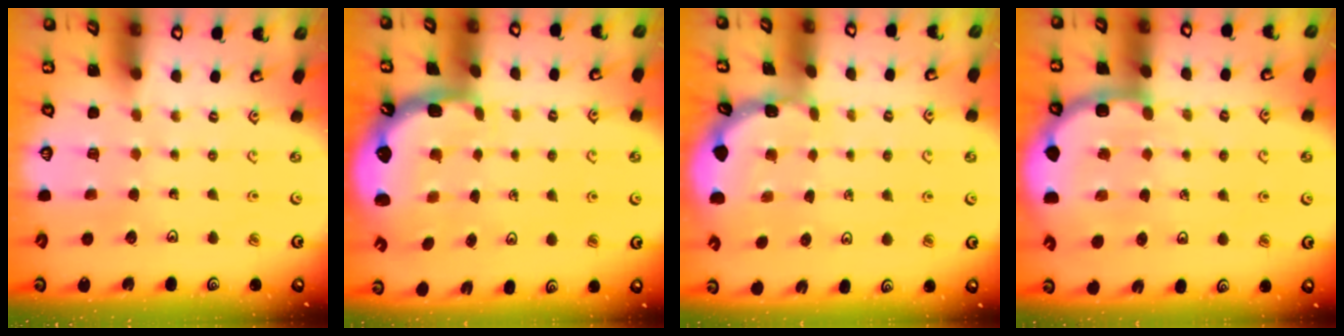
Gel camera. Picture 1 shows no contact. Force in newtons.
{"total": 2.6, "press": 1.3, "slide": 2.2}
{"total": 1.3, "press": 1.3, "slide": 0.1}
{"total": 7.0, "press": 6.5, "slide": 2.5}